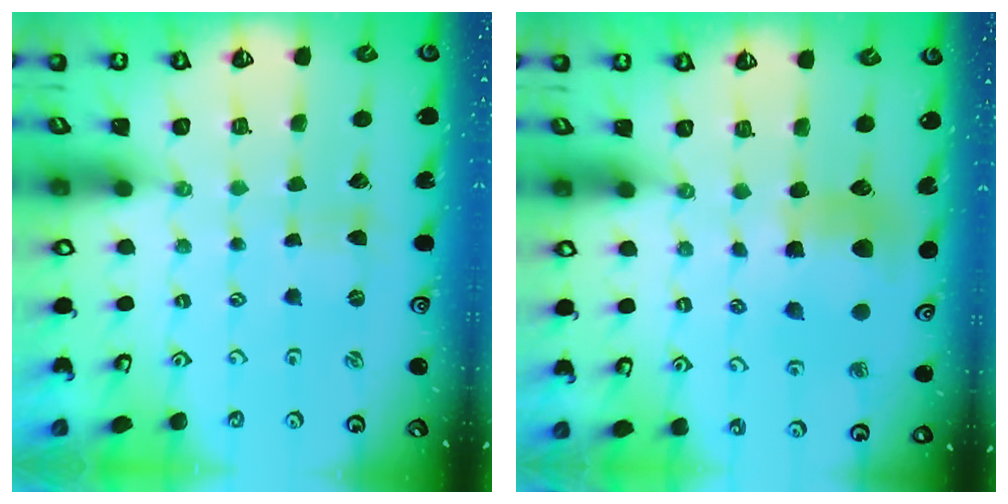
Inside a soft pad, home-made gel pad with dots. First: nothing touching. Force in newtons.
{"total": 10.5, "press": 10.4, "slide": 1.0}